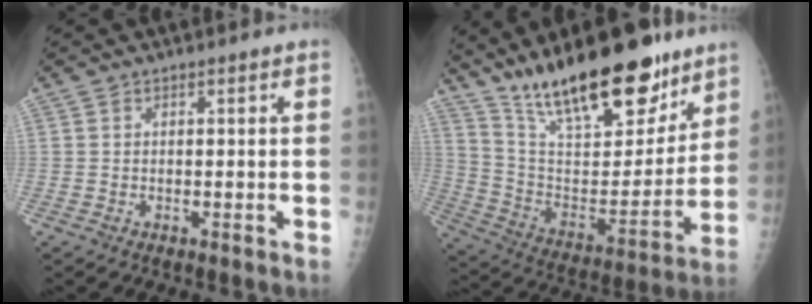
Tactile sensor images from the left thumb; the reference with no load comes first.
{"total": 26.5, "force": [19.1, 9.3, 16.0], "torque": [-0.219, -0.080, 0.321]}